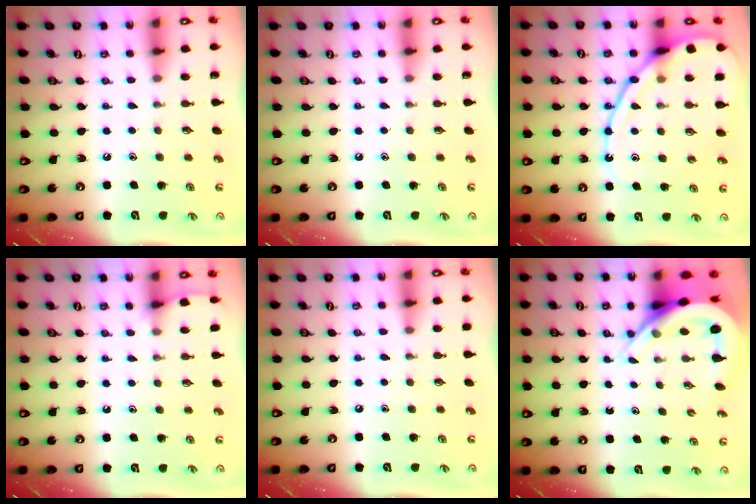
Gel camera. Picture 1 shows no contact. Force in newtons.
{"total": 0.0}
{"total": 14.5, "press": 14.4, "slide": 1.5}
{"total": 2.4, "press": 2.4, "slide": 0.4}
{"total": 2.5, "press": 2.4, "slide": 0.4}
{"total": 8.7, "press": 8.7, "slide": 0.7}